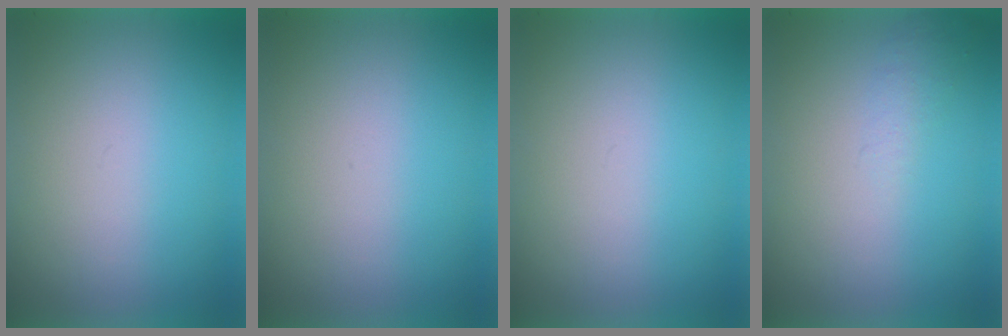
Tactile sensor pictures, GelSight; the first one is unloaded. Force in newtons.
{"total": 0.0}
{"total": 0.0}
{"total": 1.1}